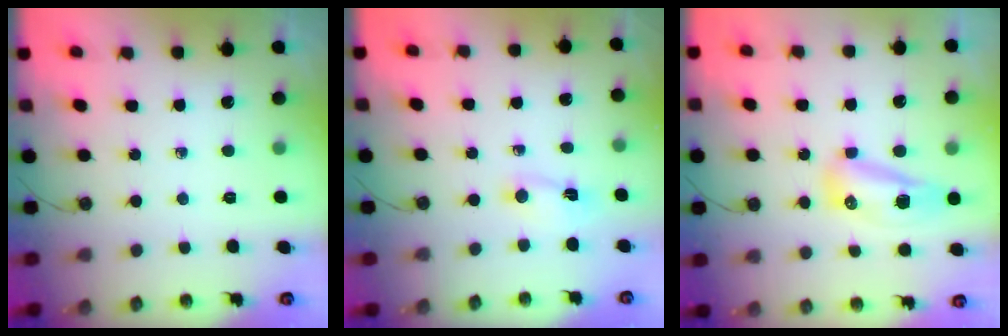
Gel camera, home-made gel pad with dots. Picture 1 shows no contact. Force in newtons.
{"total": 1.4, "press": 1.4, "slide": 0.3}
{"total": 10.7, "press": 9.8, "slide": 4.3}